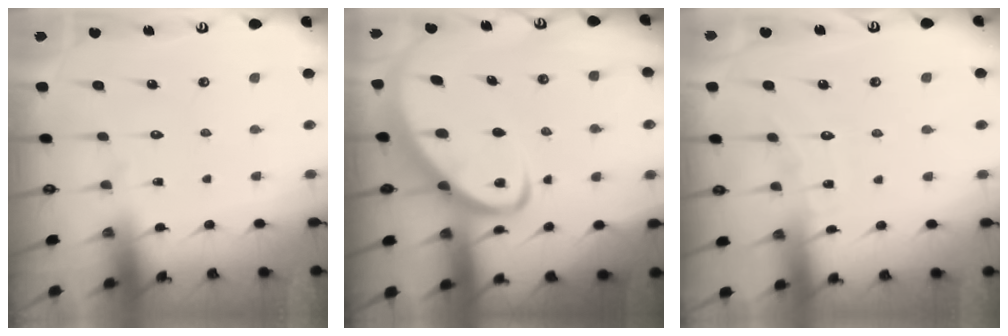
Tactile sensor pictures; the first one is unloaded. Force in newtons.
{"total": 5.1, "press": 5.1, "slide": 0.5}
{"total": 4.5, "press": 4.5, "slide": 0.4}